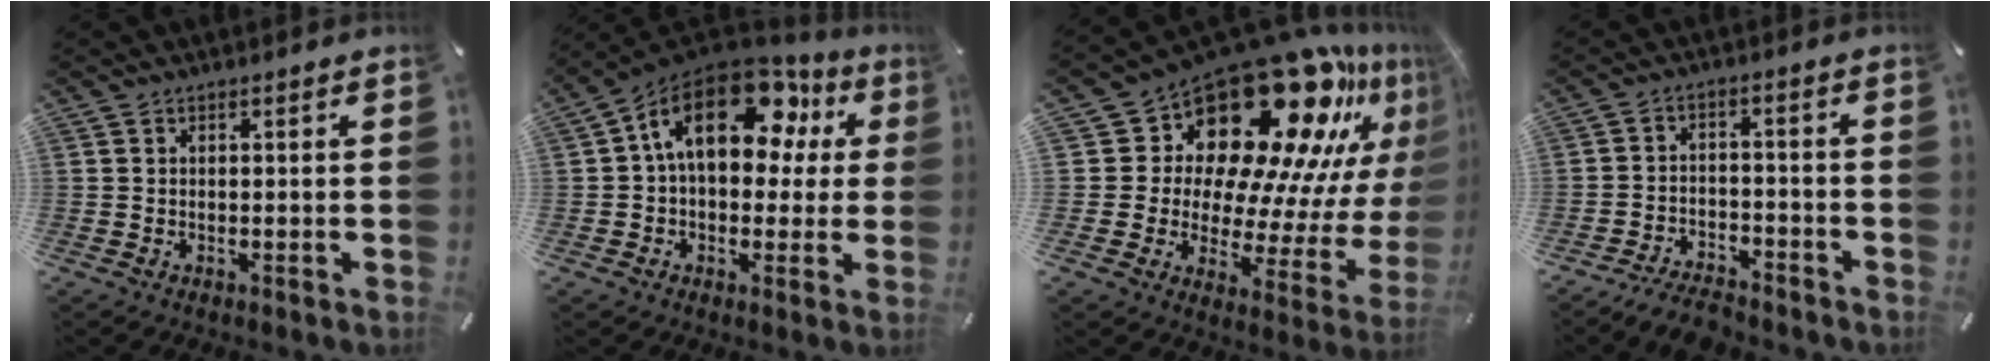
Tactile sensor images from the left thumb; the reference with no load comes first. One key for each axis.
{"total": 20.2, "fx": 7.2, "fy": 12.1, "fz": 14.5, "tx": -0.234, "ty": -0.028, "tz": 0.121}
{"total": 24.1, "fx": 16.5, "fy": 12.8, "fz": 12.1, "tx": -0.160, "ty": -0.157, "tz": 0.289}
{"total": 6.3, "fx": -5.8, "fy": 1.9, "fz": 1.6, "tx": -0.030, "ty": 0.030, "tz": -0.112}